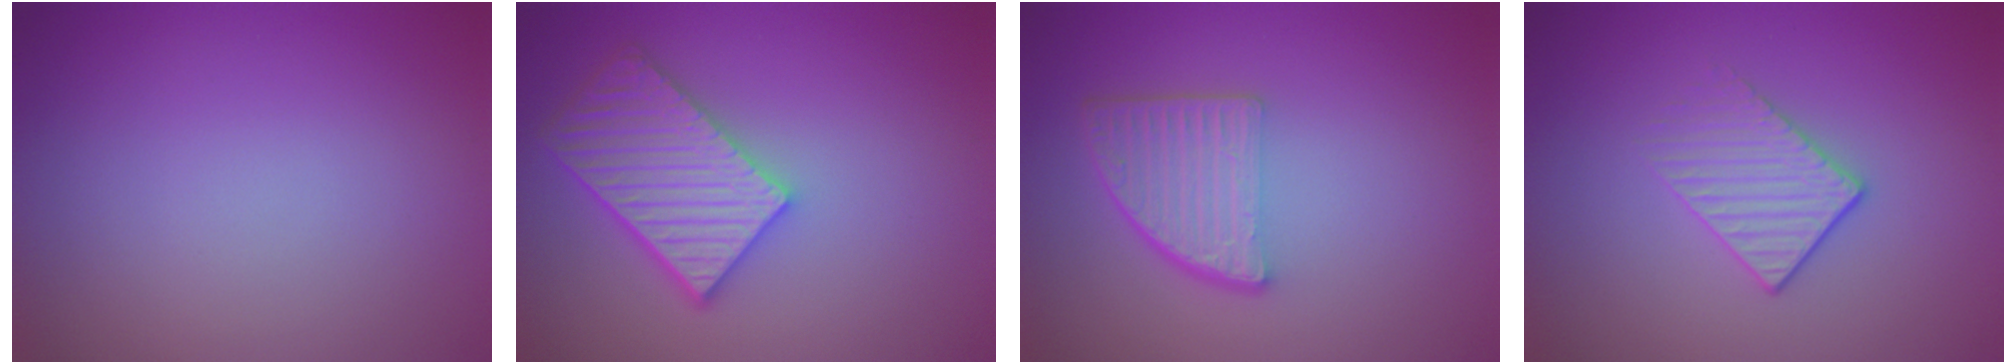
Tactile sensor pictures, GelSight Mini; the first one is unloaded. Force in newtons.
{"total": 5.4, "press": 4.7, "slide": 2.6}
{"total": 4.8, "press": 3.3, "slide": 3.5}
{"total": 1.8, "press": 1.4, "slide": 1.1}